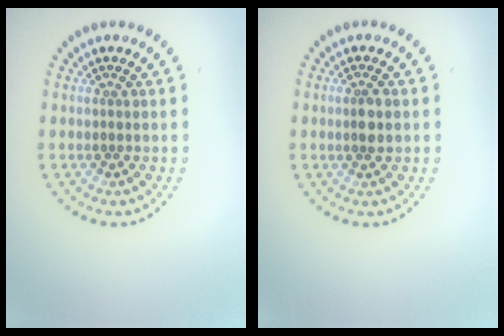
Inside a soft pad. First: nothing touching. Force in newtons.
{"total": 1.6, "press": 1.5, "slide": 0.5}